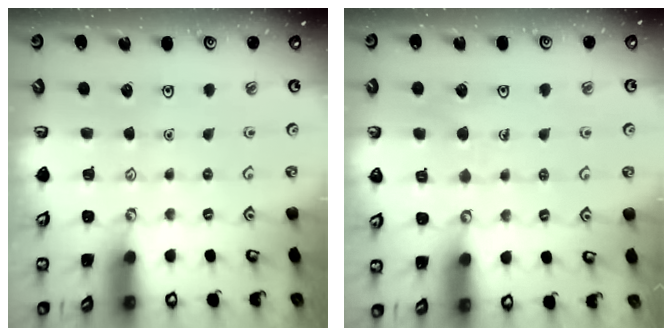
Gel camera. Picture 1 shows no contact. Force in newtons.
{"total": 5.1, "press": 5.1, "slide": 0.3}